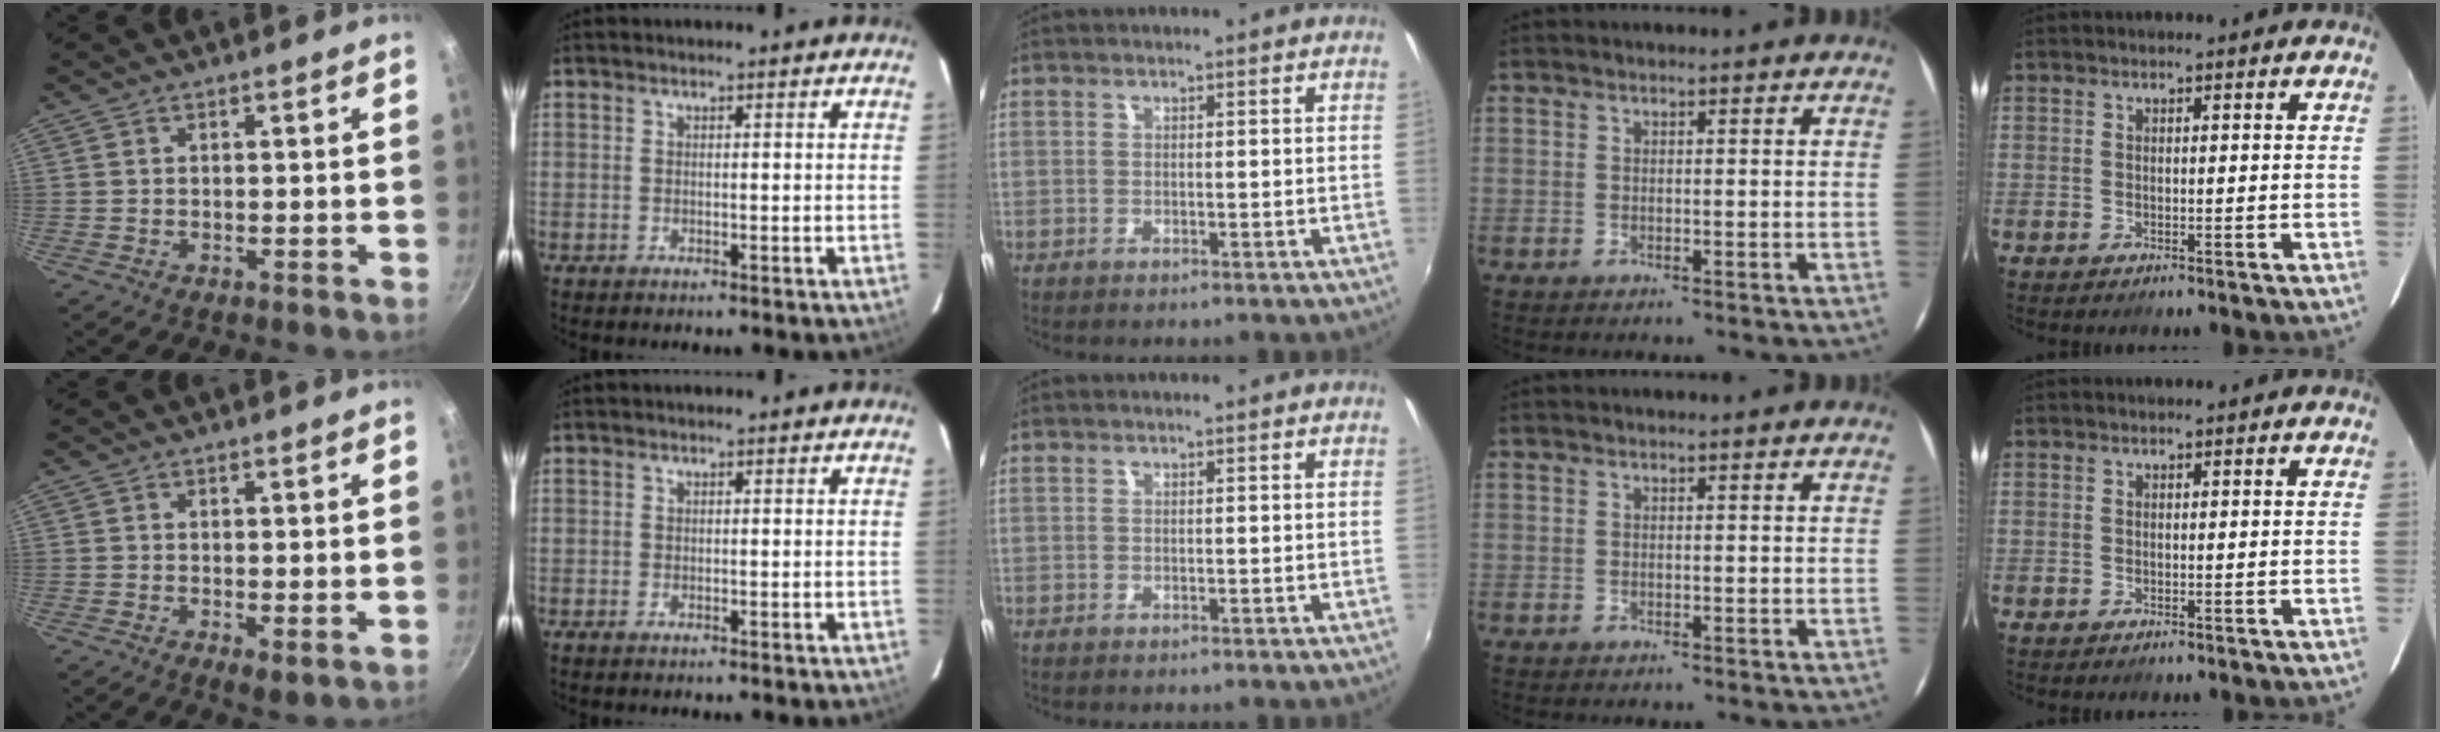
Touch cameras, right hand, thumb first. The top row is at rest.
{"thumb": {"total": 2.7, "force": [0.1, 1.3, 2.4], "torque": [-0.036, -0.012, 0.003]}}